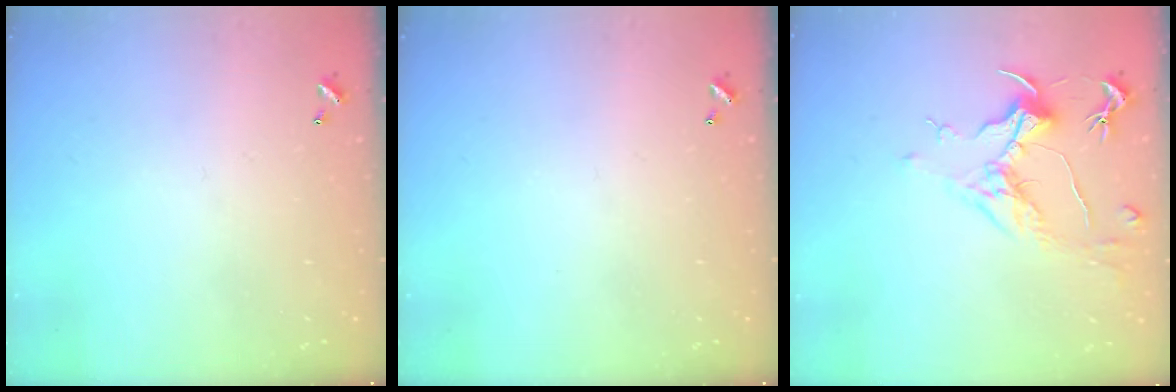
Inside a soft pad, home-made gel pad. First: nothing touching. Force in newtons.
{"total": 0.0}
{"total": 1.6, "press": 1.3, "slide": 0.8}